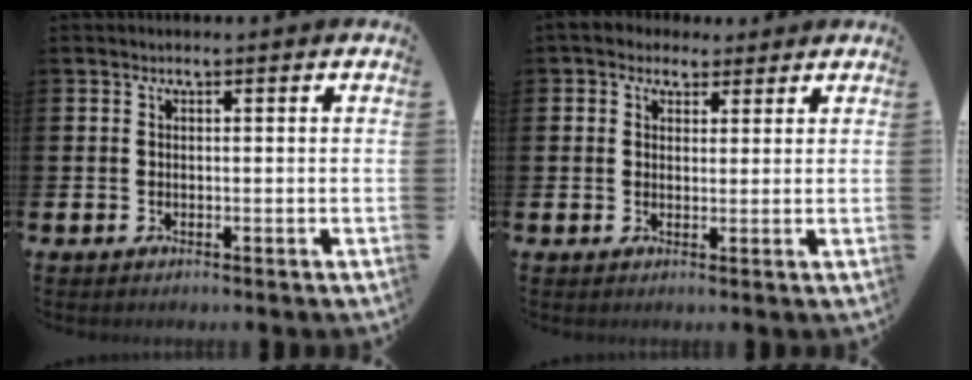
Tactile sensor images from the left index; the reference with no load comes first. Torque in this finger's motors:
{"motor_torque": [1.83, -0.31, 0.54, 0.21]}